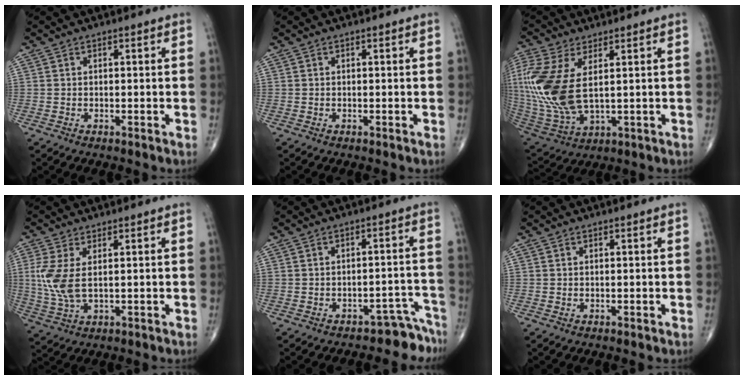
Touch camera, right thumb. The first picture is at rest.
{"total": 0.0}
{"total": 17.6, "force": [3.0, 8.6, 15.1], "torque": [-0.367, -0.022, 0.071]}
{"total": 7.1, "force": [1.1, 3.2, 6.3], "torque": [-0.162, -0.012, 0.031]}
{"total": 5.1, "force": [-4.6, 2.0, -0.5], "torque": [0.038, 0.091, -0.060]}
{"total": 0.0}